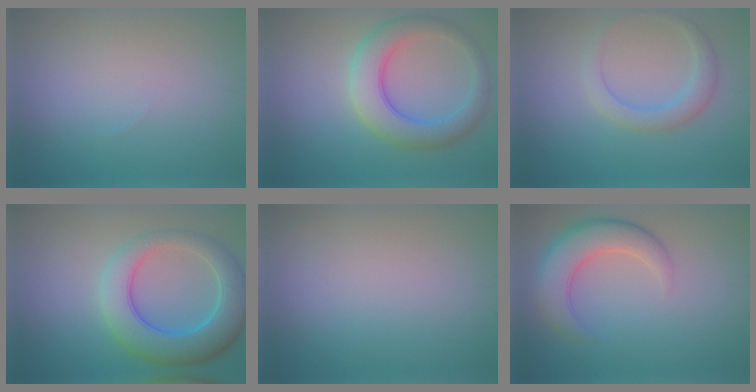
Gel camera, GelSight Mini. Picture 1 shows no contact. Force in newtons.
{"total": 5.9, "press": 5.9, "slide": 0.3}
{"total": 2.8, "press": 2.8, "slide": 0.0}
{"total": 7.9, "press": 7.9, "slide": 0.3}
{"total": 0.0}
{"total": 5.7, "press": 5.7, "slide": 0.3}